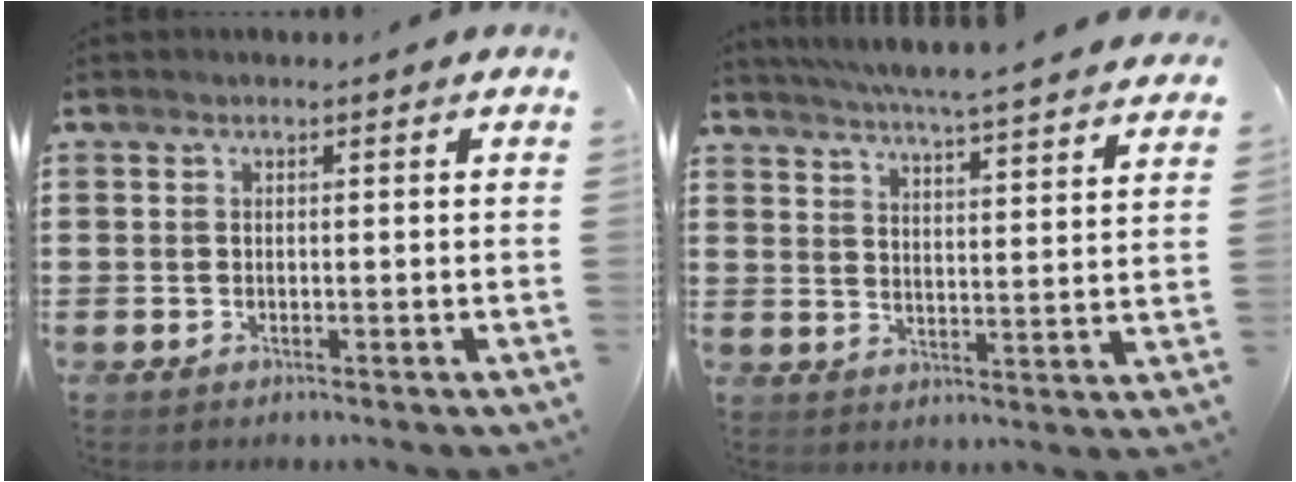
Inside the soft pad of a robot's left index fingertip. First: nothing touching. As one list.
[{"total": 5.1, "force": [4.8, -1.0, 1.4], "torque": [-0.048, -0.042, 0.077]}]